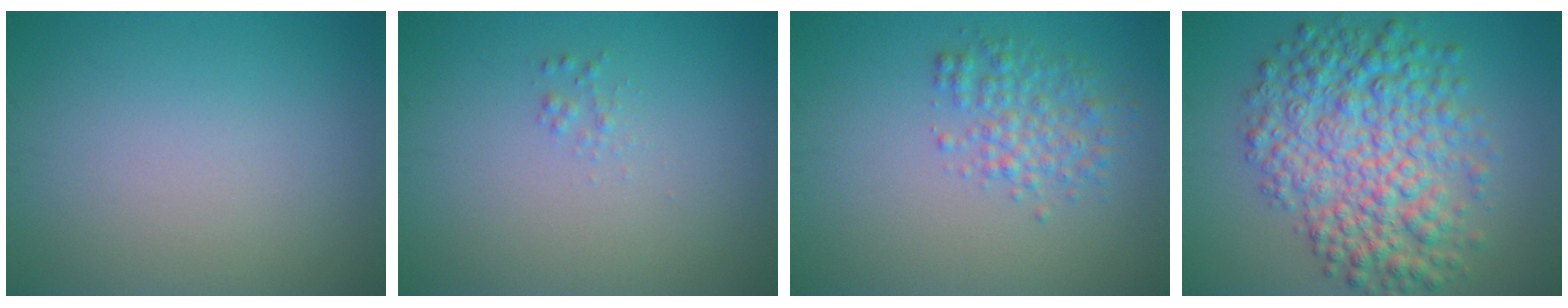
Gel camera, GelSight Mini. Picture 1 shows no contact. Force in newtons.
{"total": 0.7, "press": 0.7, "slide": 0.0}
{"total": 3.0, "press": 3.0, "slide": 0.1}
{"total": 8.7, "press": 8.7, "slide": 0.1}